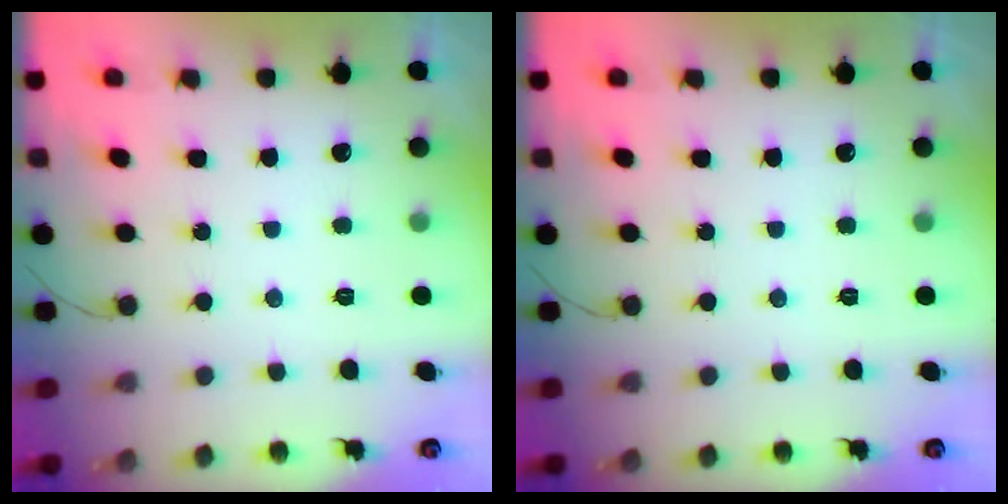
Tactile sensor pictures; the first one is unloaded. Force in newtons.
{"total": 0.0}